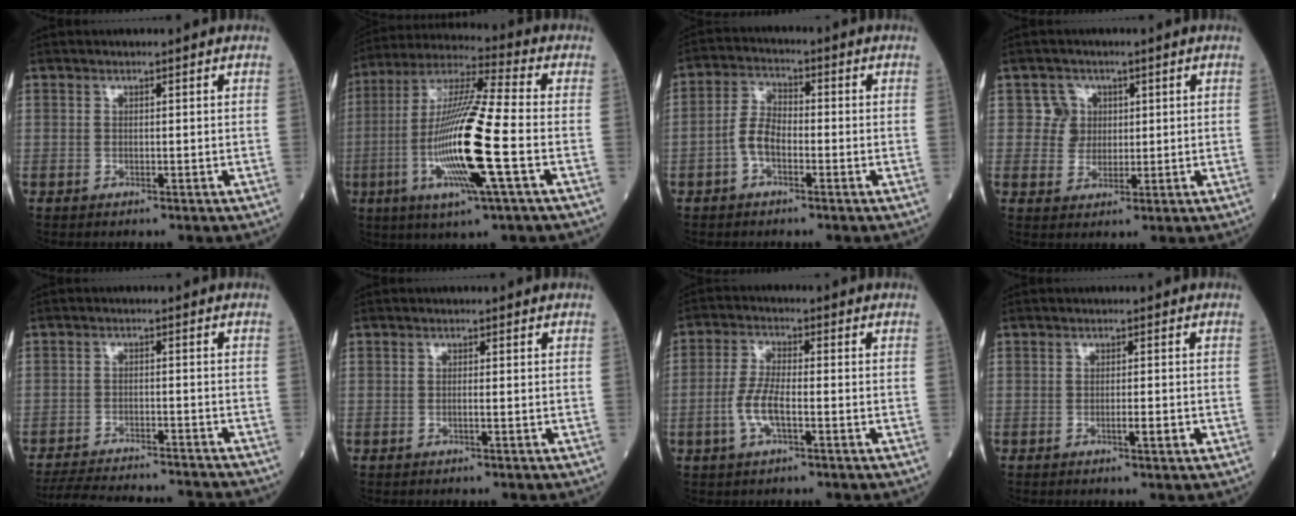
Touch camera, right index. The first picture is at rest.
{"total": 17.6, "force": [-4.0, 0.5, 17.1], "torque": [-0.349, -0.013, -0.079]}
{"total": 4.7, "force": [-1.7, 2.4, 3.7], "torque": [-0.078, 0.011, -0.037]}
{"total": 3.7, "force": [1.1, 3.5, 0.0], "torque": [0.007, 0.006, 0.021]}
{"total": 14.6, "force": [-13.9, 1.6, 4.4], "torque": [-0.082, -0.008, -0.192]}
{"total": 0.5, "force": [-0.1, -0.1, 0.5], "torque": [-0.011, 0.001, -0.002]}
{"total": 5.6, "force": [-1.7, 1.5, 5.1], "torque": [-0.115, 0.003, -0.034]}
{"total": 1.9, "force": [-0.6, 0.1, 1.8], "torque": [-0.032, -0.002, -0.007]}